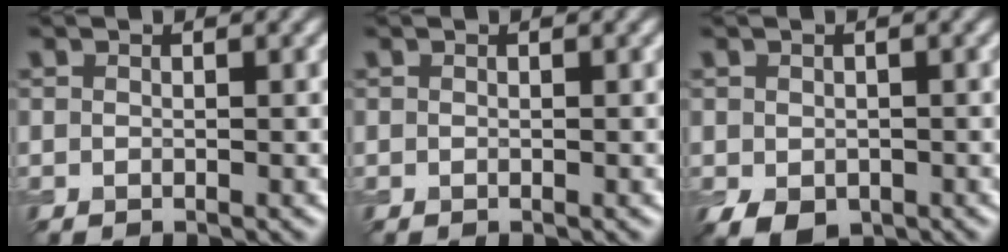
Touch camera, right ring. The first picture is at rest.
{"total": 0.0}
{"total": 2.6, "force": [-0.9, 1.8, 1.6], "torque": [-0.030, -0.013, -0.014]}